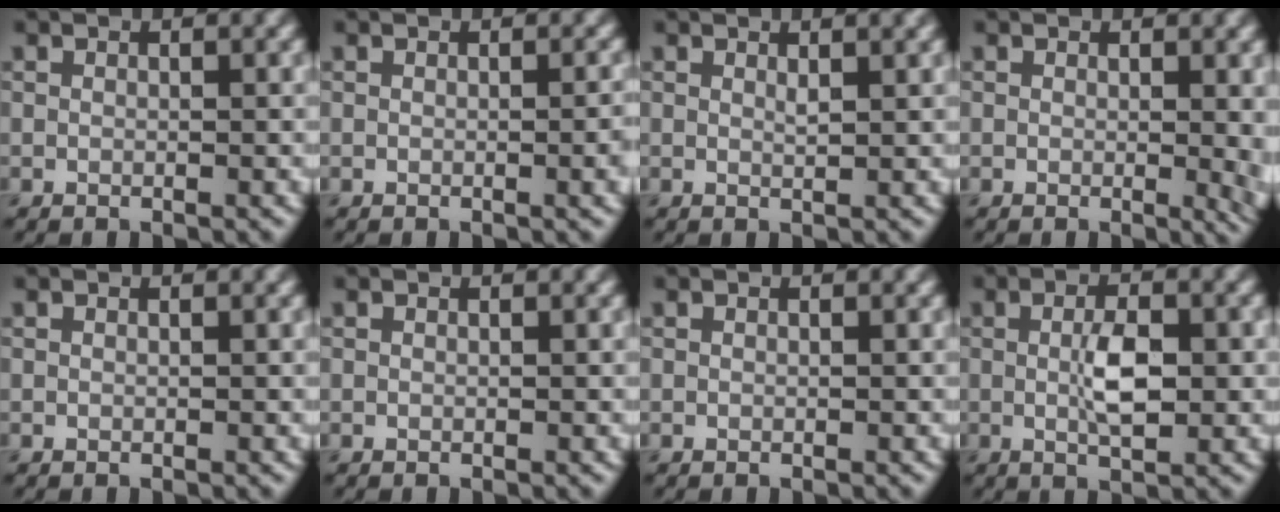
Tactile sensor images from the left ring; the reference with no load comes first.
{"total": 1.6, "force": [-0.2, 0.4, 1.6], "torque": [-0.018, -0.001, -0.003]}
{"total": 1.3, "force": [0.8, 0.3, 1.0], "torque": [-0.011, 0.002, 0.011]}
{"total": 2.3, "force": [0.3, 0.5, 2.2], "torque": [-0.020, -0.004, 0.006]}
{"total": 0.0}
{"total": 0.0}
{"total": 0.0}
{"total": 4.1, "force": [0.0, 1.5, 3.8], "torque": [-0.071, -0.001, 0.001]}